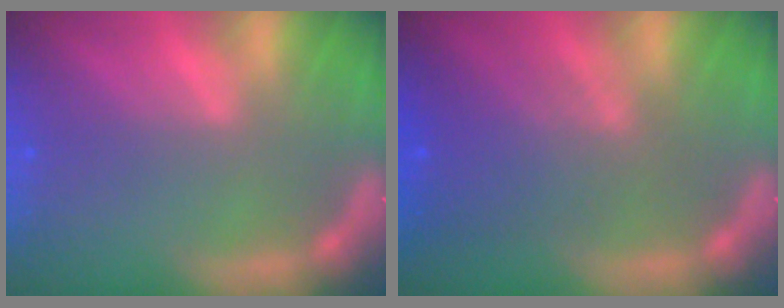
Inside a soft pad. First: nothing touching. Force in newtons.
{"total": 5.6}